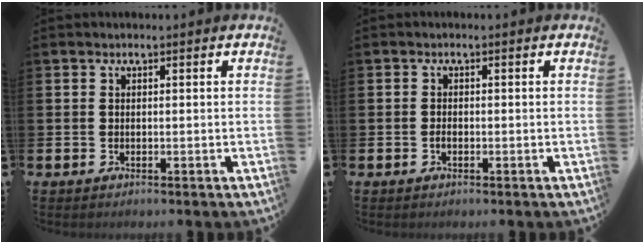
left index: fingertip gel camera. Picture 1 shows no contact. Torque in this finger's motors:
{"motor_torque": [0.15, 0.14, 0.00, 0.00]}